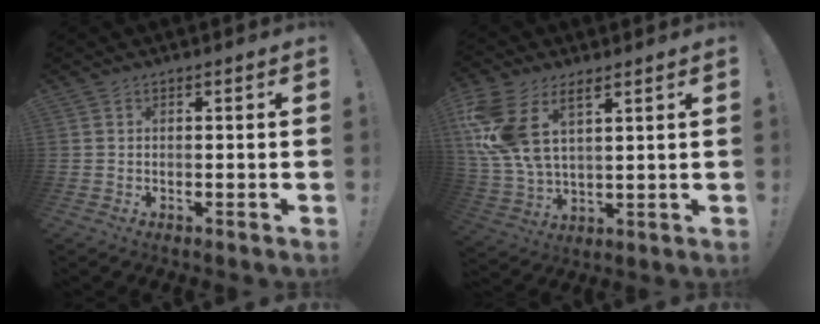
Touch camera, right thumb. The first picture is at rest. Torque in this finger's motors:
{"motor_torque": [1.82, 1.97, 0.66, -0.12, 0.22]}